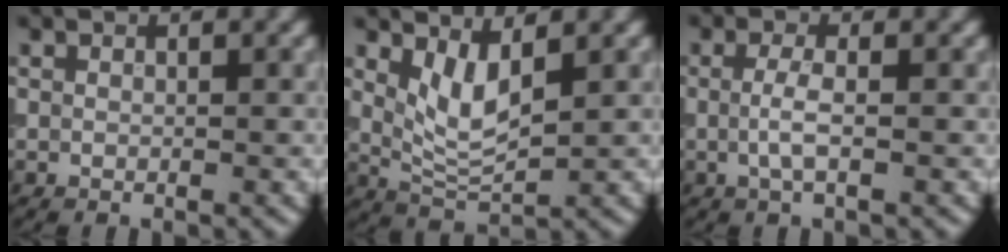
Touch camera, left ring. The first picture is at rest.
{"total": 3.4, "force": [1.4, 1.2, 2.9], "torque": [-0.068, -0.011, 0.033]}
{"total": 2.1, "force": [-0.2, 0.5, 2.0], "torque": [-0.043, -0.002, -0.004]}